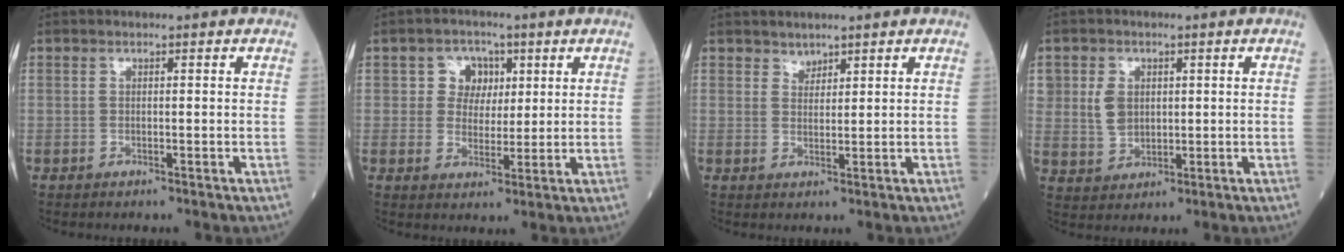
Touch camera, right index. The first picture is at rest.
{"total": 4.7, "force": [1.5, 4.2, 1.6], "torque": [-0.020, 0.013, 0.026]}
{"total": 1.6, "force": [1.4, 0.7, 0.1], "torque": [0.002, -0.003, 0.024]}
{"total": 4.7, "force": [1.1, 3.8, 2.6], "torque": [-0.050, 0.006, 0.030]}